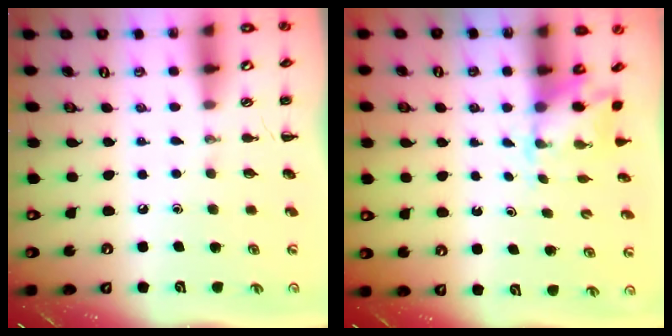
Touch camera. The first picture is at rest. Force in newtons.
{"total": 2.3, "press": 2.3, "slide": 0.5}